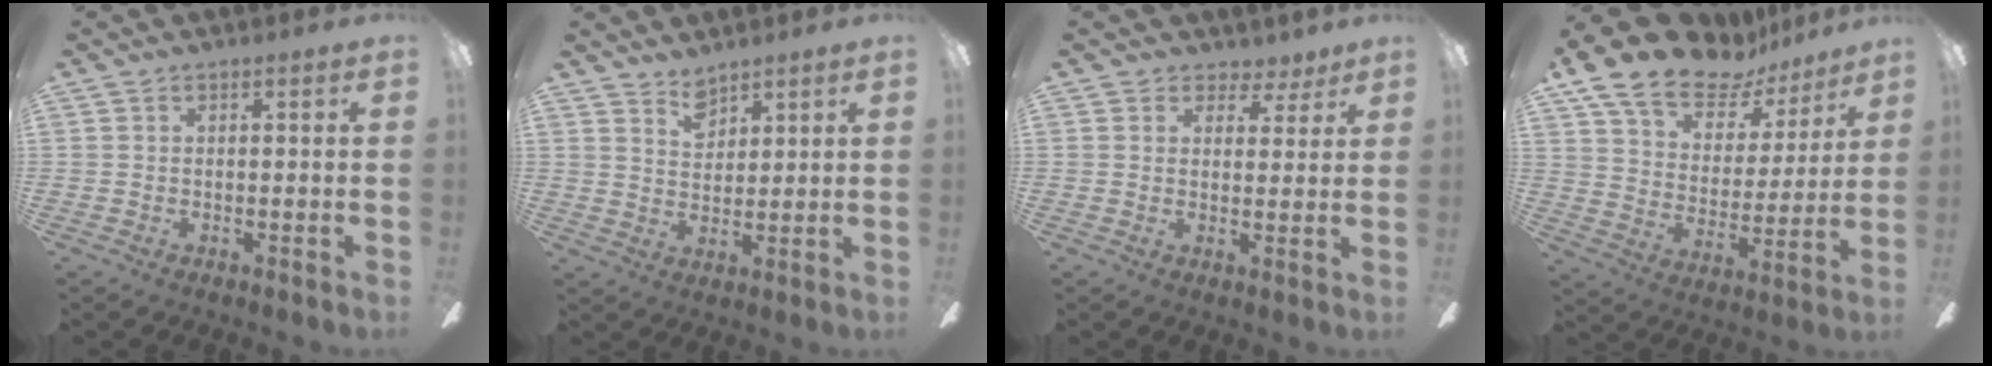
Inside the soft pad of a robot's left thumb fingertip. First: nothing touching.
{"total": 4.9, "force": [4.2, 2.3, 1.1], "torque": [-0.017, -0.019, 0.078]}
{"total": 4.1, "force": [3.1, 2.6, 0.6], "torque": [0.000, -0.012, 0.054]}
{"total": 16.8, "force": [13.1, 8.2, 6.6], "torque": [-0.119, -0.092, 0.234]}